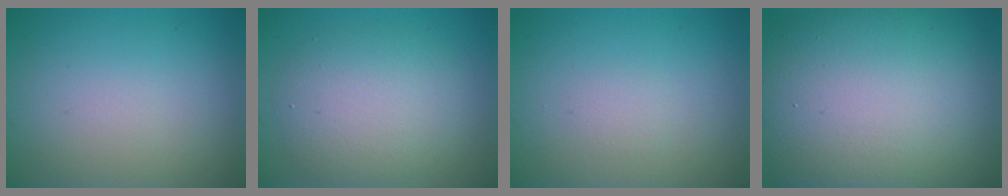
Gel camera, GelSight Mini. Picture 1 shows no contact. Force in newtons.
{"total": 5.4, "press": 5.3, "slide": 0.2}
{"total": 0.6, "press": 0.6, "slide": 0.0}
{"total": 16.2, "press": 16.1, "slide": 1.0}